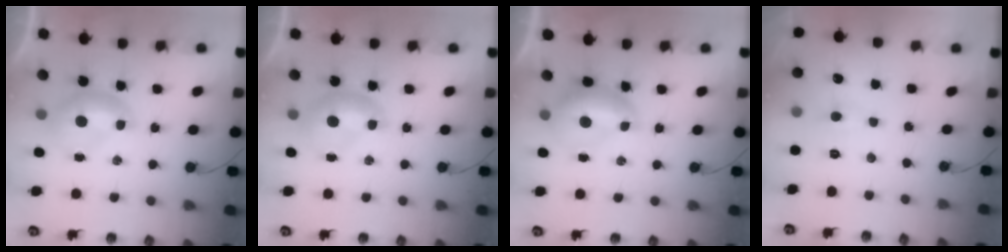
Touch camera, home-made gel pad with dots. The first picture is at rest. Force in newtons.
{"total": 0.0}
{"total": 0.9, "press": 0.7, "slide": 0.5}
{"total": 0.6, "press": 0.3, "slide": 0.4}